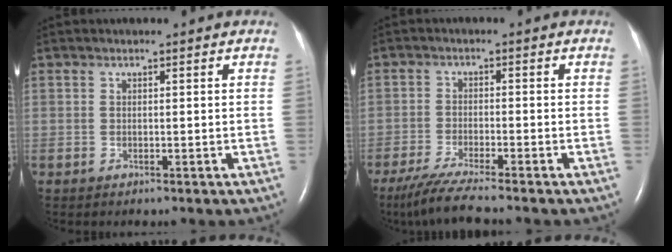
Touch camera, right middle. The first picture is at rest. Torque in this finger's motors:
{"motor_torque": [0.35, -0.35, 0.03, 0.04]}